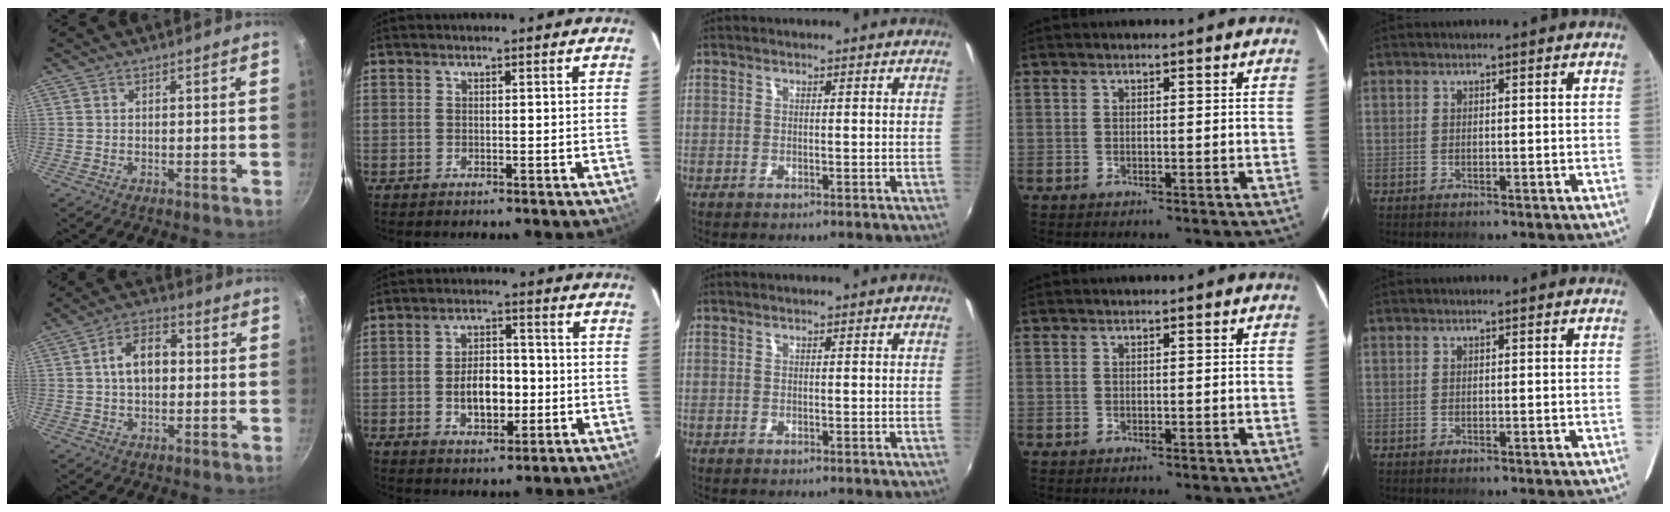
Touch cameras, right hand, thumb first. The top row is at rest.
{"thumb": {"total": 8.0, "force": [0.6, 5.2, 6.1], "torque": [-0.076, 0.021, 0.001]}, "index": {"total": 8.1, "force": [-1.6, 4.7, 6.3], "torque": [-0.120, 0.010, -0.018]}}